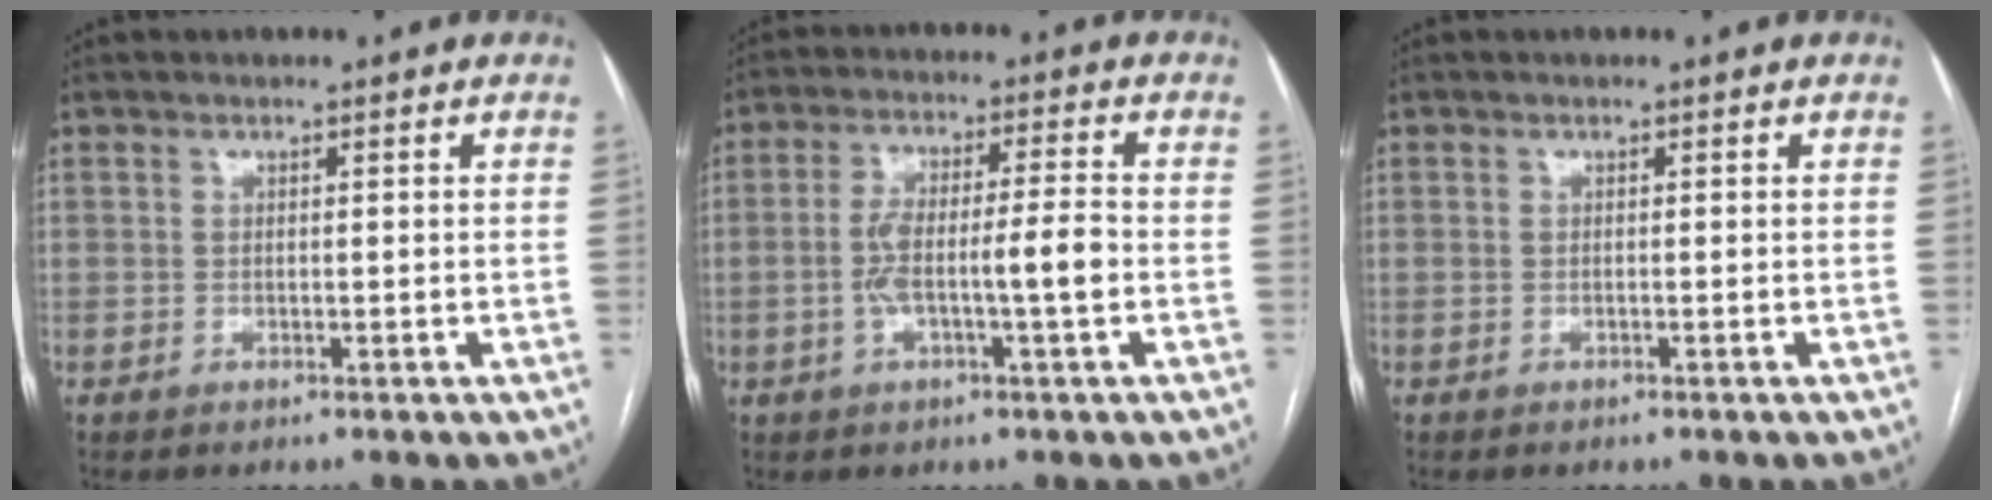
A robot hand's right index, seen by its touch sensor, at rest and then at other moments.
{"total": 8.0, "force": [-1.6, 0.8, 7.8], "torque": [-0.153, 0.018, -0.027]}
{"total": 0.0}